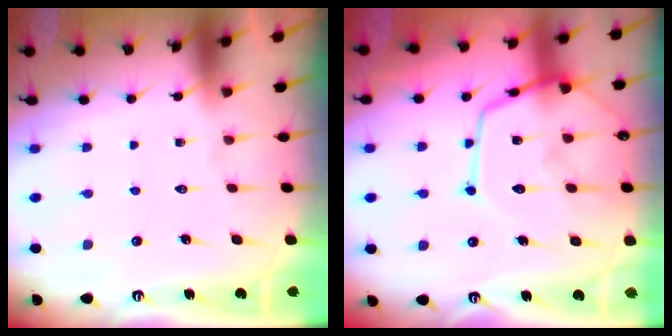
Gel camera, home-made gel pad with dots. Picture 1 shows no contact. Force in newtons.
{"total": 16.3, "press": 16.3, "slide": 1.4}